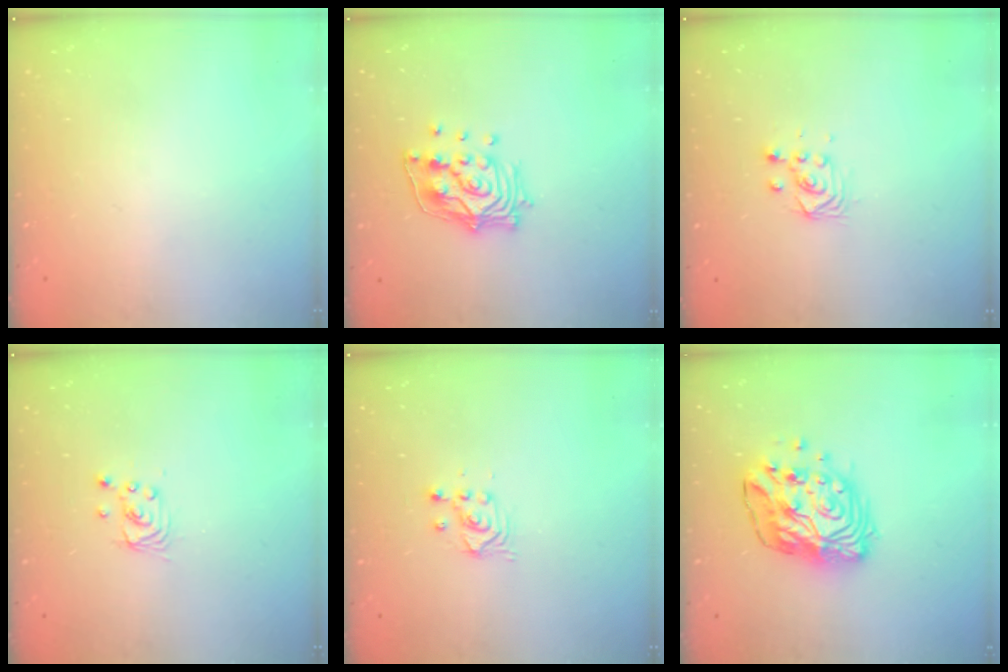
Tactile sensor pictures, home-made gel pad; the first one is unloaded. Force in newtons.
{"total": 13.9, "press": 13.8, "slide": 1.8}
{"total": 3.7, "press": 3.4, "slide": 1.4}
{"total": 2.5, "press": 2.5, "slide": 0.1}
{"total": 2.5, "press": 2.5, "slide": 0.2}
{"total": 14.9, "press": 14.8, "slide": 1.4}